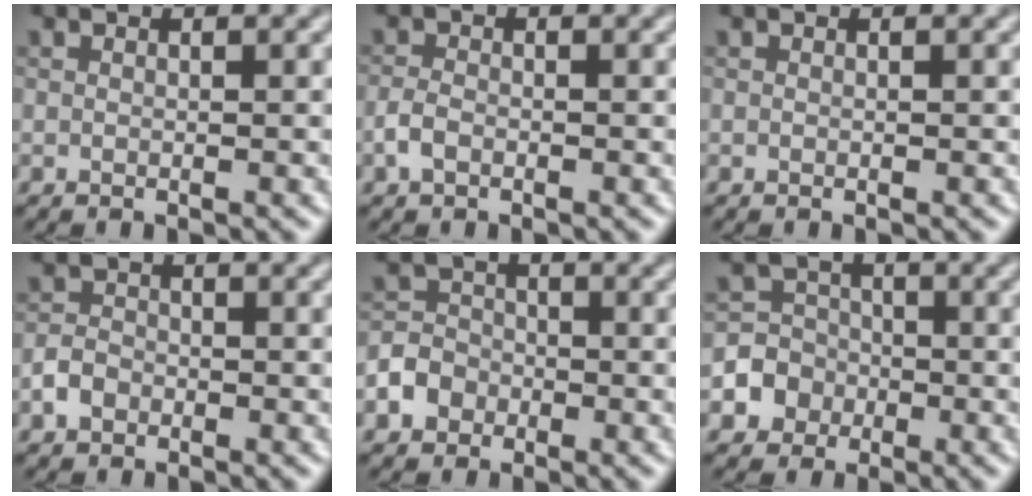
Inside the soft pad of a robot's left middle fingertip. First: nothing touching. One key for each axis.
{"total": 1.5, "fx": -0.8, "fy": 0.9, "fz": 0.9, "tx": -0.018, "ty": 0.002, "tz": -0.019}
{"total": 0.0}
{"total": 1.8, "fx": -1.0, "fy": 1.4, "fz": 0.7, "tx": -0.010, "ty": 0.003, "tz": -0.024}
{"total": 3.4, "fx": -1.7, "fy": 2.8, "fz": 0.9, "tx": -0.003, "ty": -0.003, "tz": -0.036}
{"total": 4.4, "fx": -1.7, "fy": 4.1, "fz": 0.5, "tx": 0.017, "ty": 0.003, "tz": -0.048}